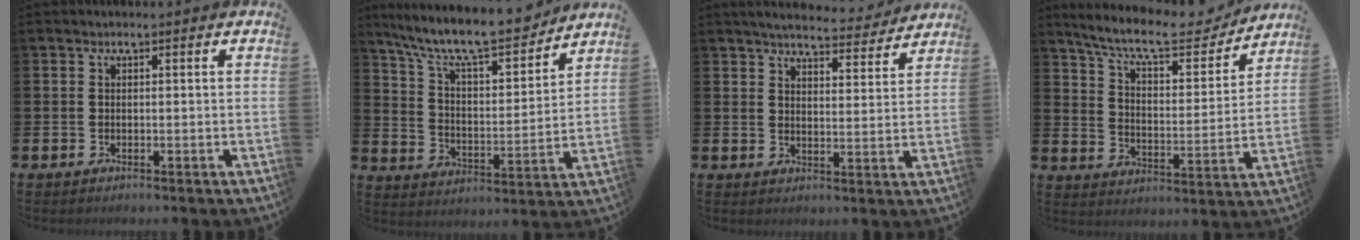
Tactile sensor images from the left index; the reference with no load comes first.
{"total": 10.9, "force": [9.9, 2.1, 4.2], "torque": [-0.106, -0.071, 0.167]}
{"total": 5.2, "force": [5.1, 0.7, 1.0], "torque": [-0.022, -0.036, 0.086]}
{"total": 10.1, "force": [9.0, 2.2, 4.0], "torque": [-0.099, -0.058, 0.152]}